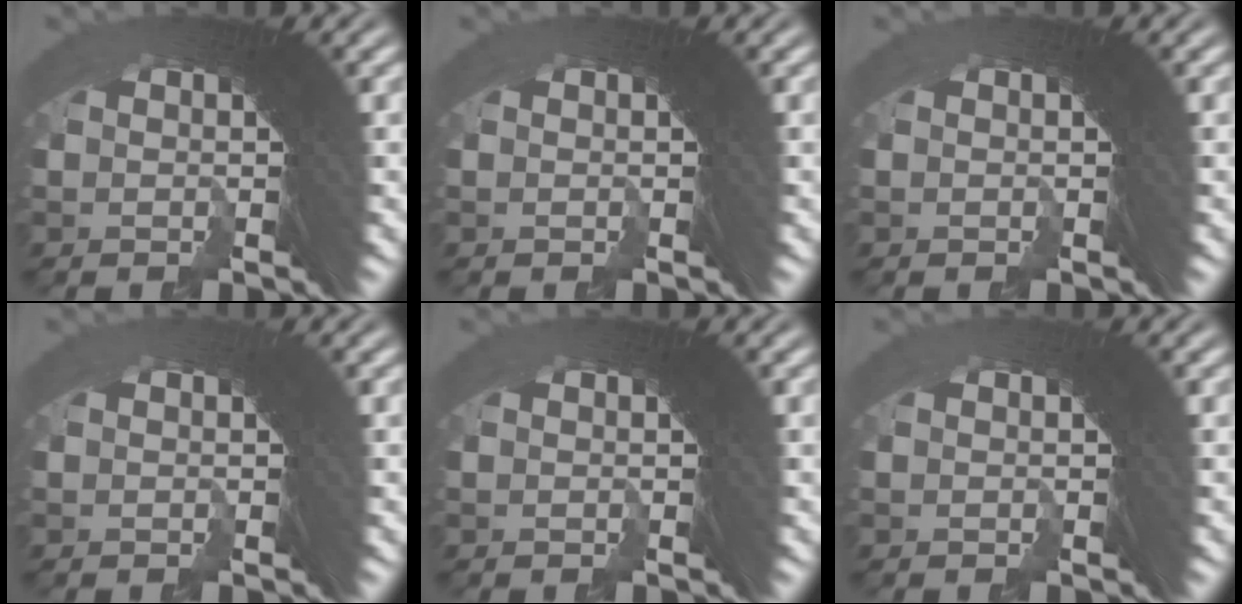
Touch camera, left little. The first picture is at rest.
{"total": 0.0}
{"total": 0.0}
{"total": 0.9, "force": [-0.2, -0.3, -0.8], "torque": [0.010, 0.000, -0.005]}
{"total": 0.0}
{"total": 0.6, "force": [-0.2, -0.1, -0.6], "torque": [0.008, 0.001, -0.005]}